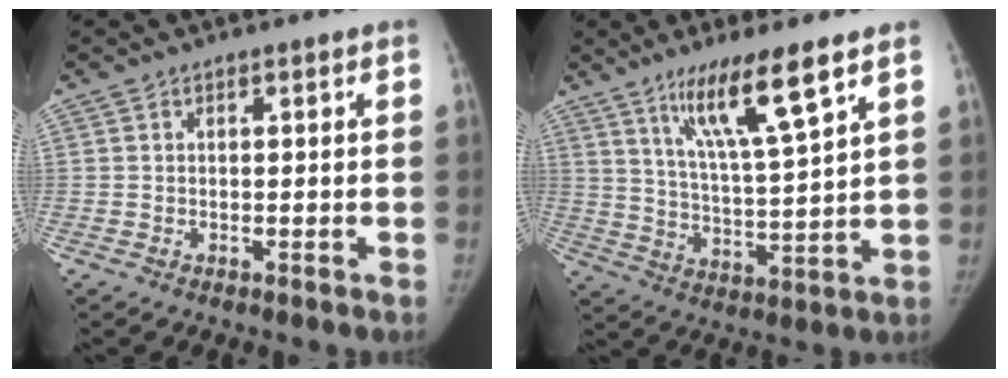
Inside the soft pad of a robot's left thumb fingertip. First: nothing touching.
{"total": 12.3, "force": [7.6, 0.9, 9.6], "torque": [-0.176, -0.045, 0.143]}